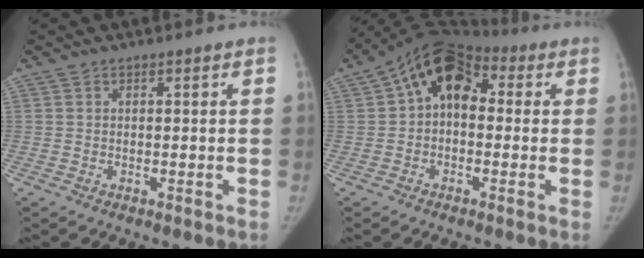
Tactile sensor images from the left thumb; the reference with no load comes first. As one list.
[{"total": 11.4, "force": [1.6, 7.8, 8.2], "torque": [-0.105, 0.037, 0.008]}]